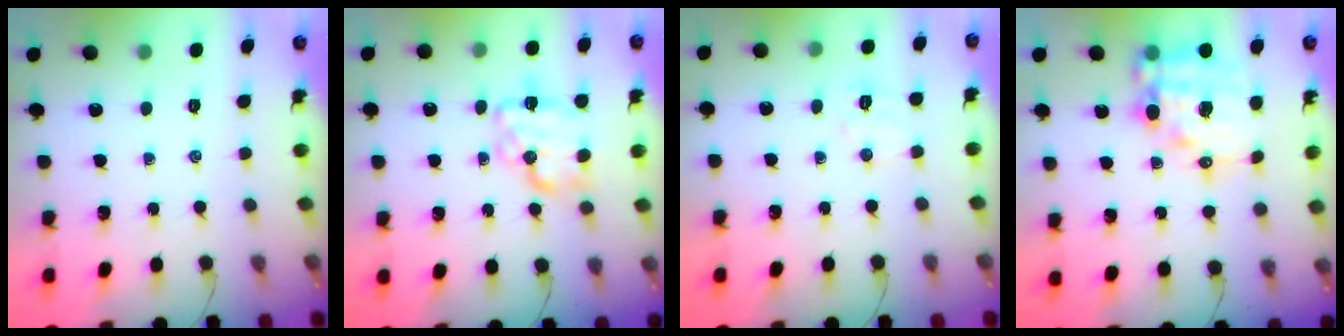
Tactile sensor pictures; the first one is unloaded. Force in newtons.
{"total": 11.1, "press": 11.1, "slide": 0.4}
{"total": 5.0, "press": 4.9, "slide": 1.0}
{"total": 15.6, "press": 15.1, "slide": 3.7}